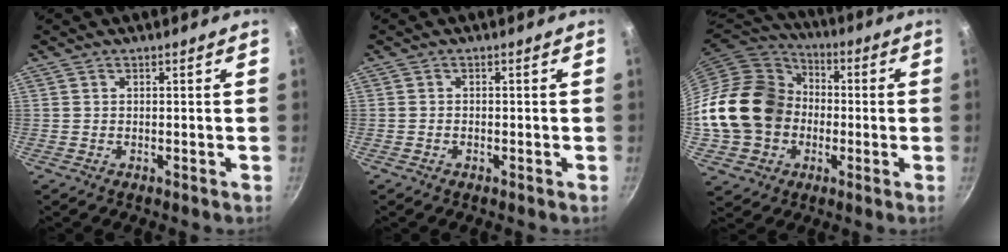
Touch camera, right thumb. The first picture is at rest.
{"total": 0.5, "force": [-0.3, 0.3, 0.2], "torque": [-0.007, 0.004, -0.008]}
{"total": 21.1, "force": [-1.5, 17.7, 11.5], "torque": [-0.201, 0.047, -0.019]}